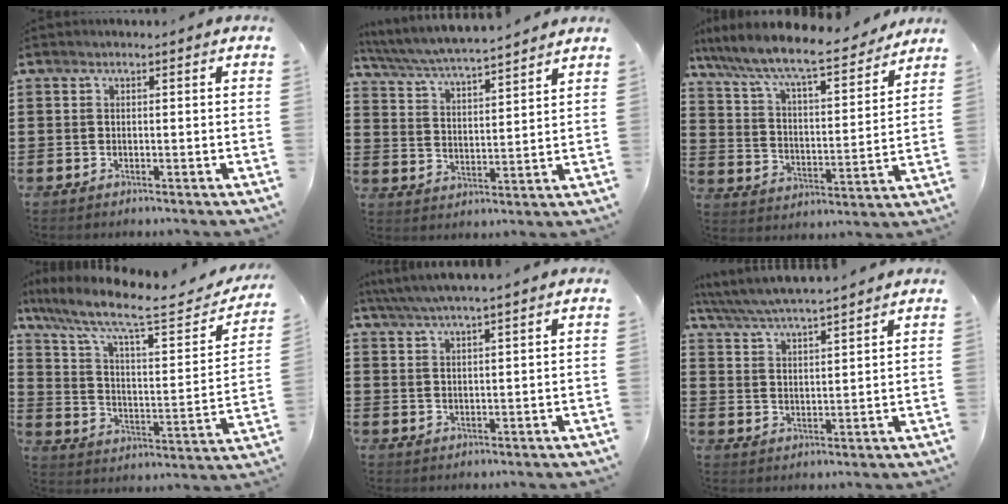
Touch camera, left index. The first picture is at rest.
{"total": 5.1, "force": [4.9, -0.3, 1.4], "torque": [-0.052, -0.034, 0.081]}
{"total": 8.7, "force": [7.7, 0.3, 4.0], "torque": [-0.110, -0.056, 0.125]}
{"total": 10.5, "force": [7.6, 2.1, 6.9], "torque": [-0.154, -0.044, 0.123]}
{"total": 3.6, "force": [3.0, -0.3, 2.0], "torque": [-0.046, -0.005, 0.055]}
{"total": 5.1, "force": [4.9, -0.1, 1.6], "torque": [-0.051, -0.028, 0.084]}